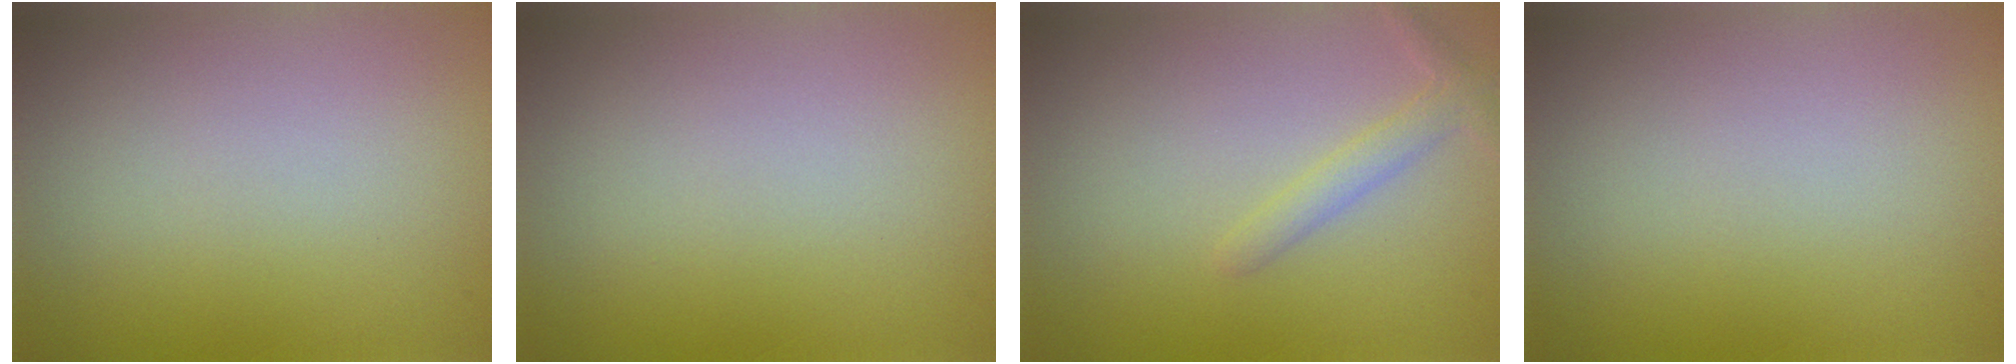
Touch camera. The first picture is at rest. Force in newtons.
{"total": 0.0}
{"total": 1.7, "press": 1.7, "slide": 0.1}
{"total": 0.0}